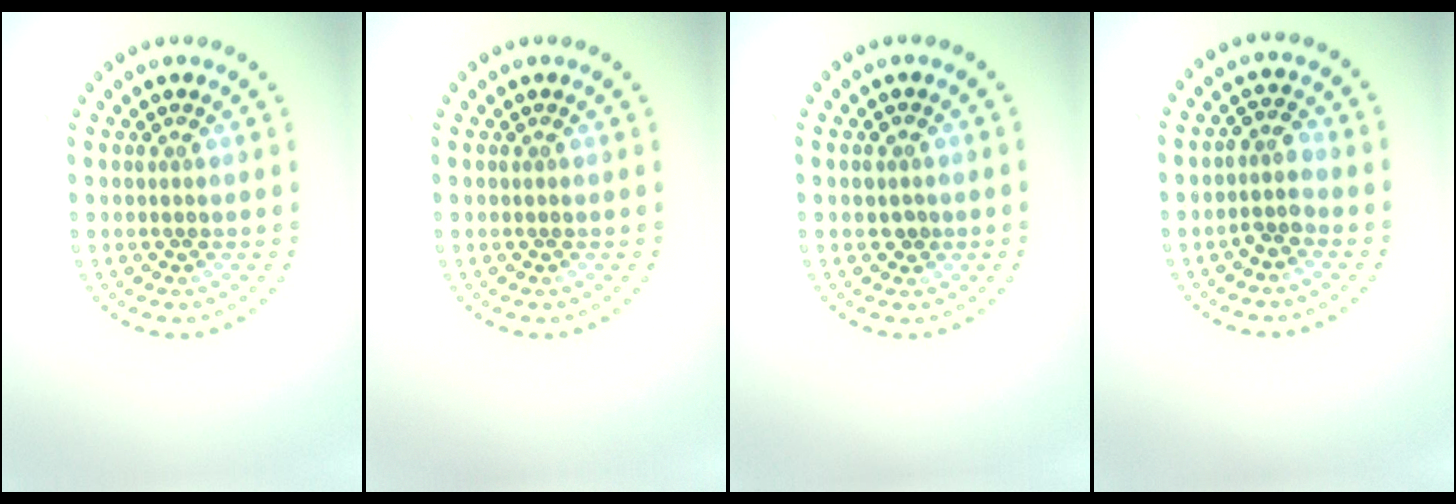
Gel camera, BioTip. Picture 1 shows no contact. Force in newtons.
{"total": 0.0}
{"total": 1.1, "press": 1.1, "slide": 0.2}
{"total": 2.1, "press": 1.7, "slide": 1.3}